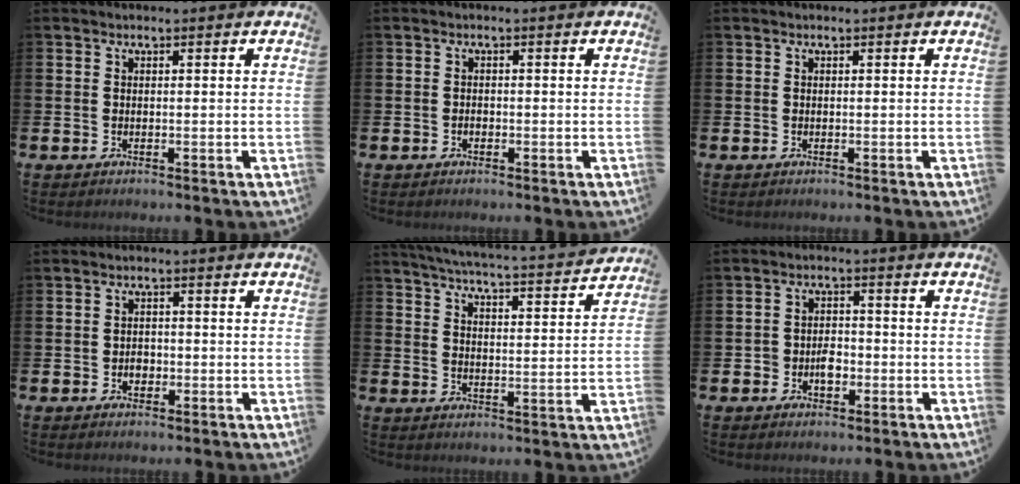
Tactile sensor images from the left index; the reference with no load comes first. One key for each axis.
{"total": 0.8, "fx": -0.4, "fy": 0.5, "fz": 0.3, "tx": -0.012, "ty": 0.004, "tz": -0.008}
{"total": 0.0}
{"total": 1.7, "fx": -0.4, "fy": 1.4, "fz": 0.9, "tx": -0.007, "ty": 0.001, "tz": -0.013}
{"total": 5.2, "fx": 5.0, "fy": -0.1, "fz": 1.4, "tx": -0.045, "ty": -0.042, "tz": 0.083}
{"total": 2.8, "fx": -1.0, "fy": 2.2, "fz": 1.5, "tx": -0.020, "ty": 0.002, "tz": -0.025}